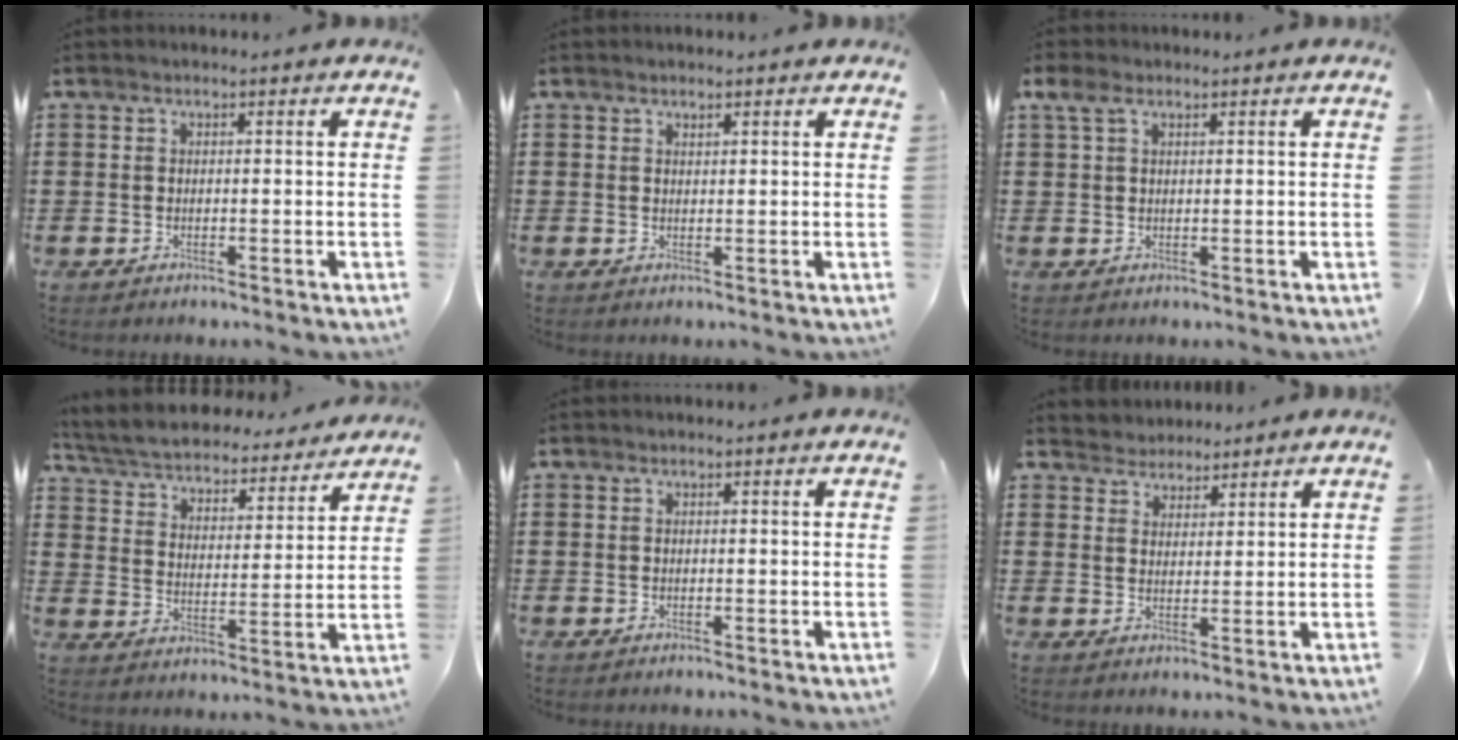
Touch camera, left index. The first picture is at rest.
{"total": 1.0, "force": [0.8, 0.4, 0.3], "torque": [-0.007, 0.001, 0.016]}
{"total": 2.5, "force": [1.2, 1.3, 1.7], "torque": [-0.039, 0.006, 0.021]}
{"total": 4.5, "force": [4.4, 0.3, 0.7], "torque": [-0.038, -0.038, 0.068]}
{"total": 0.0}
{"total": 3.1, "force": [2.8, 1.3, -0.6], "torque": [-0.002, -0.002, 0.052]}